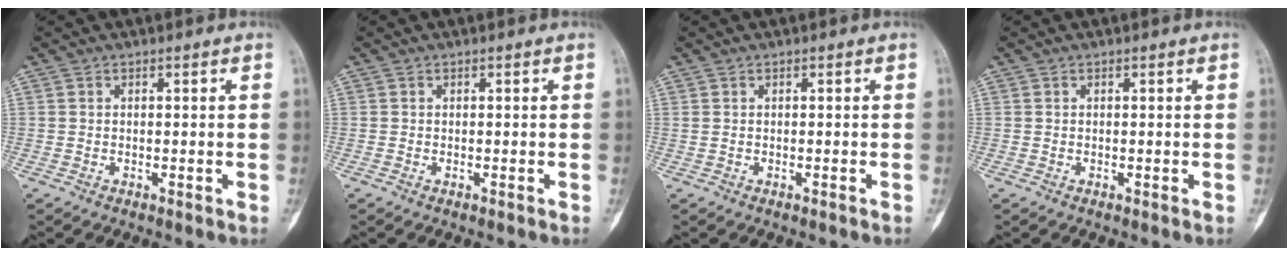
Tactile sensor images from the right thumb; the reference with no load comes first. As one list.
[{"total": 0.0}, {"total": 0.0}, {"total": 0.0}]